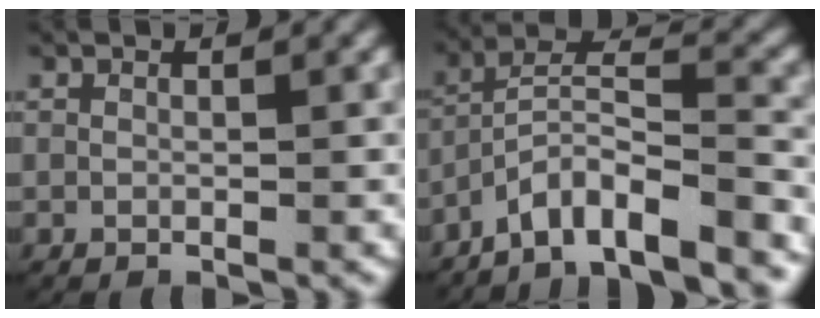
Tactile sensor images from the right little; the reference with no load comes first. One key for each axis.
{"total": 10.5, "fx": -8.0, "fy": 4.3, "fz": 5.3, "tx": -0.084, "ty": -0.011, "tz": -0.126}